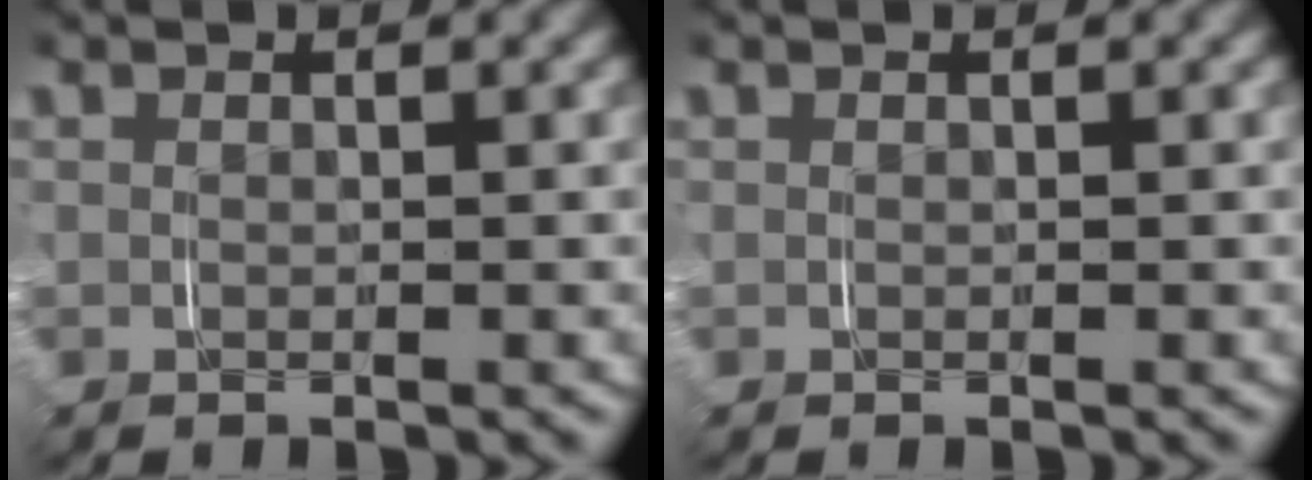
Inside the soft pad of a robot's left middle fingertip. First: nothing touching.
{"total": 0.0}